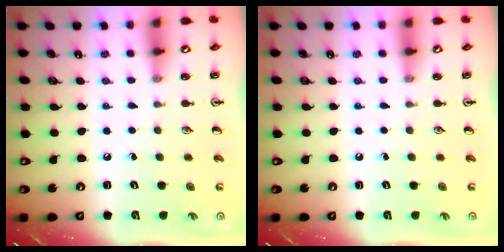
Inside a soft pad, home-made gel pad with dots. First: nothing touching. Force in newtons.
{"total": 0.0}